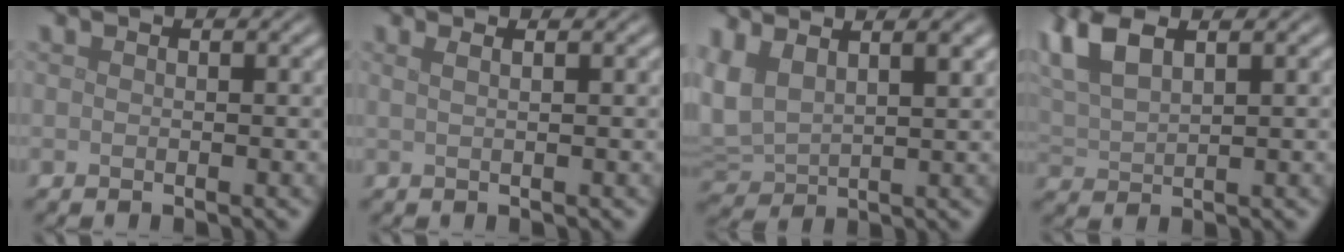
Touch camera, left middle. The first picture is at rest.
{"total": 2.8, "force": [1.5, 1.4, 1.9], "torque": [-0.004, 0.011, -0.012]}
{"total": 6.0, "force": [2.7, 2.8, 4.5], "torque": [-0.111, 0.008, 0.052]}
{"total": 4.6, "force": [2.9, 1.7, 3.2], "torque": [-0.084, 0.017, 0.058]}